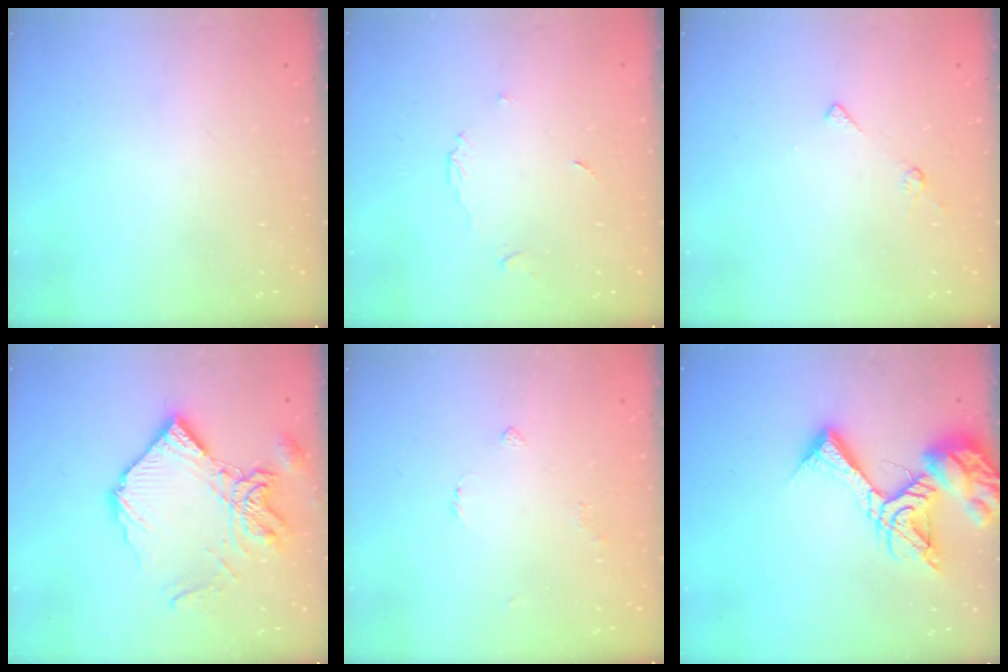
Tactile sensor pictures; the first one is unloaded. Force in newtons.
{"total": 3.8, "press": 3.8, "slide": 0.5}
{"total": 5.4, "press": 5.3, "slide": 0.7}
{"total": 17.1, "press": 17.0, "slide": 1.8}
{"total": 2.3, "press": 2.2, "slide": 0.6}
{"total": 15.2, "press": 15.2, "slide": 1.0}